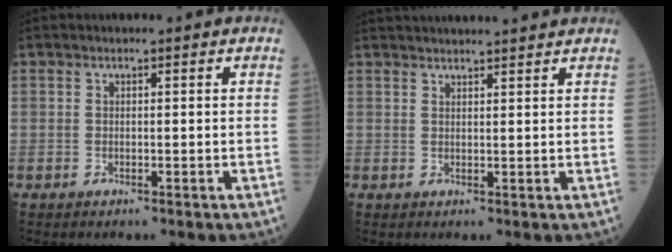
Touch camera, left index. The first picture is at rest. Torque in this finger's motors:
{"motor_torque": [0.54, -1.60, 0.09, 0.05]}